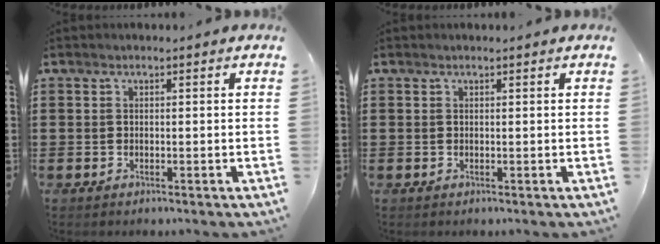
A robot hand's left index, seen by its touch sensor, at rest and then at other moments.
{"total": 0.0}